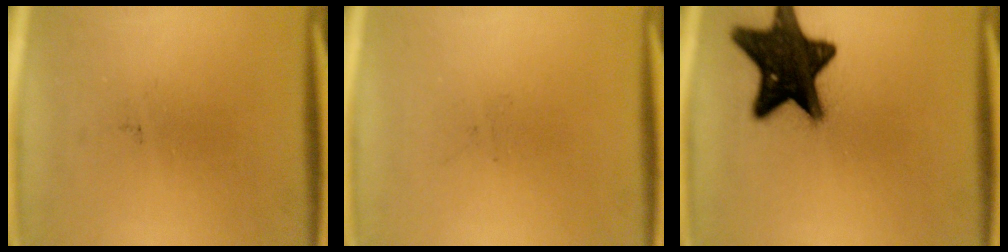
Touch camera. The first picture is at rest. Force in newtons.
{"total": 0.0}
{"total": 17.7}